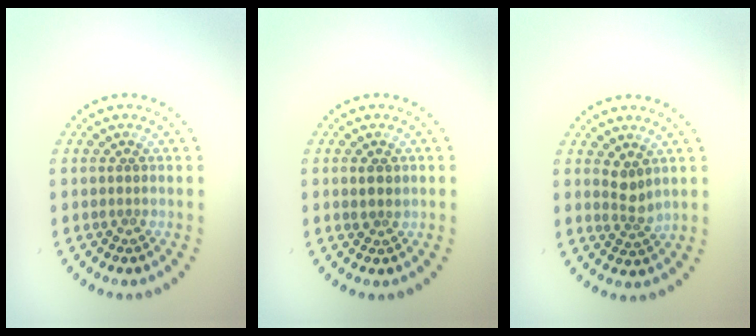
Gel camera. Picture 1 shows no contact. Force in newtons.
{"total": 1.4, "press": 1.3, "slide": 0.4}
{"total": 2.0, "press": 1.4, "slide": 1.4}